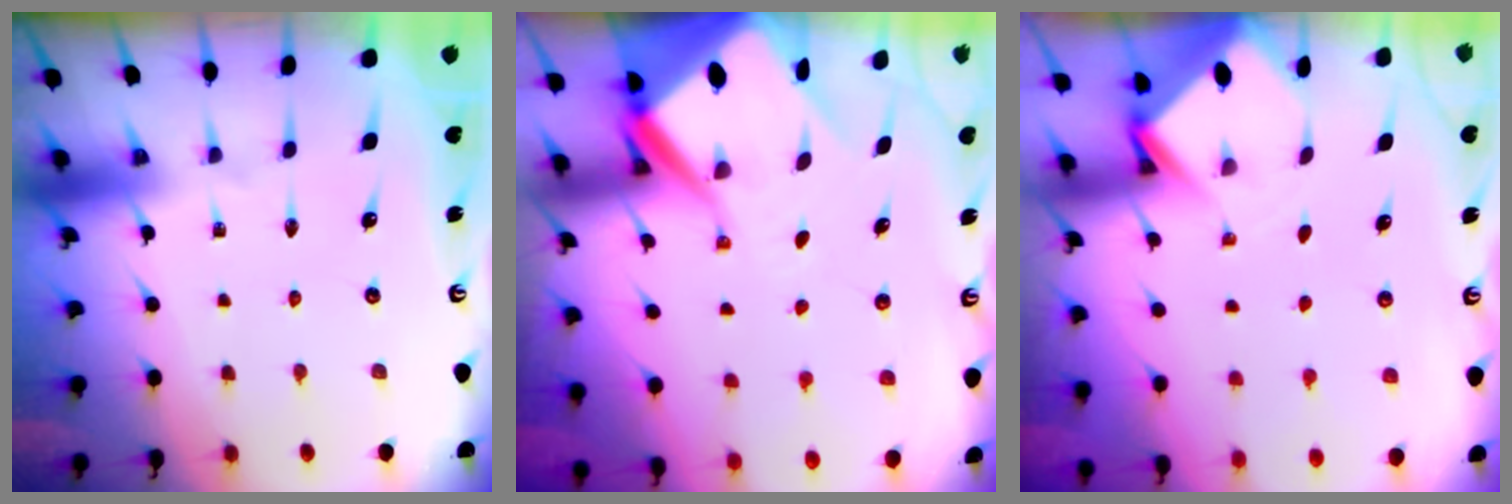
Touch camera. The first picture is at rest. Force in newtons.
{"total": 10.7, "press": 10.7, "slide": 1.1}
{"total": 3.0, "press": 3.0, "slide": 0.2}